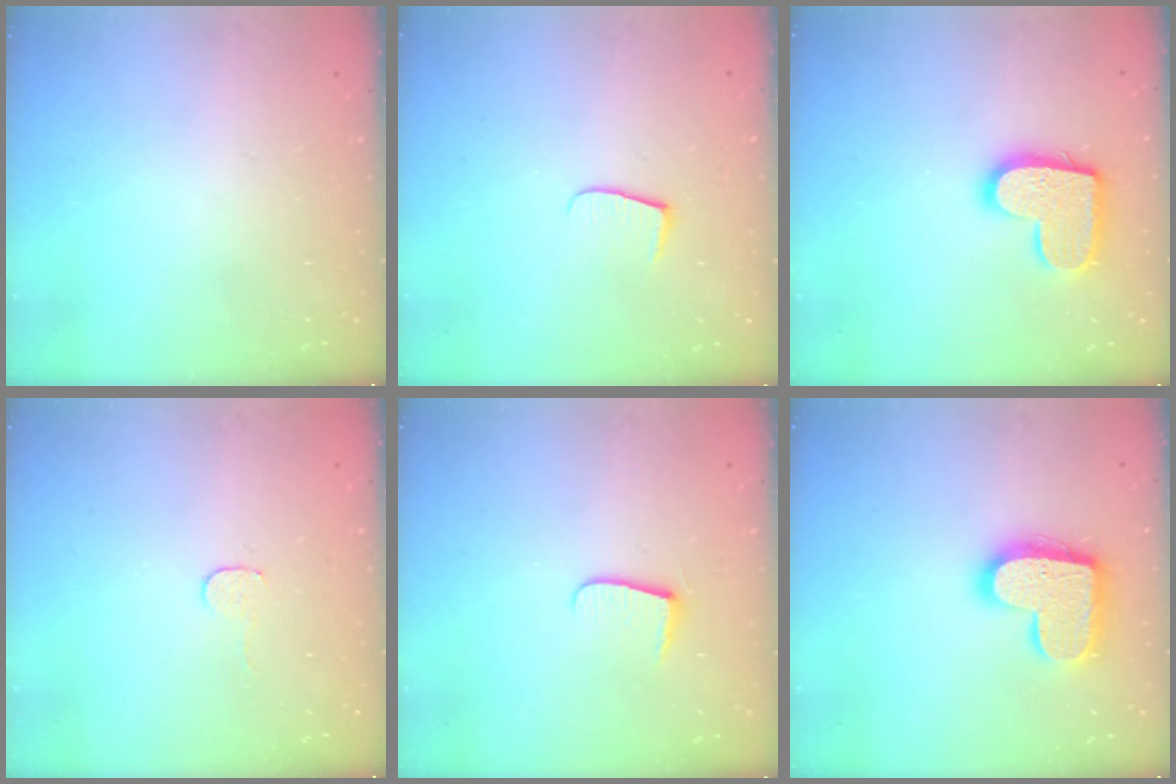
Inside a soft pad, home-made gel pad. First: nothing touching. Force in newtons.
{"total": 6.2, "press": 6.1, "slide": 0.6}
{"total": 14.6, "press": 14.6, "slide": 0.9}
{"total": 3.5, "press": 3.5, "slide": 0.3}
{"total": 6.5, "press": 6.5, "slide": 0.8}
{"total": 17.4, "press": 17.4, "slide": 0.9}